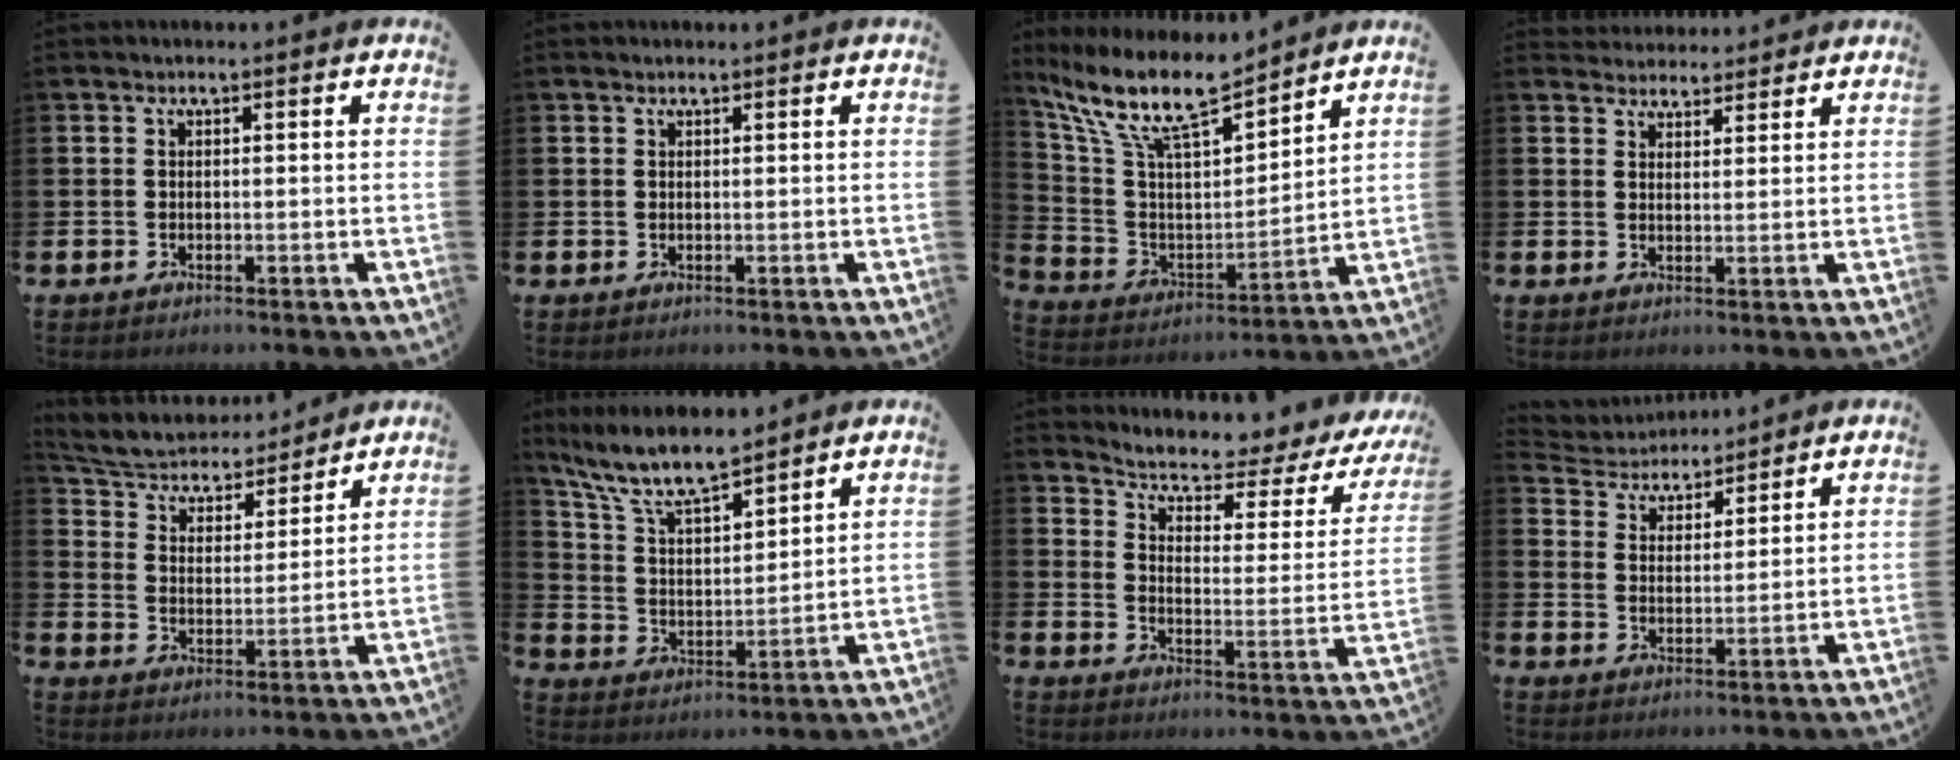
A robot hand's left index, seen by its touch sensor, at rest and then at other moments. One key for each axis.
{"total": 0.6, "fx": 0.5, "fy": 0.1, "fz": 0.1, "tx": -0.003, "ty": 0.002, "tz": 0.010}
{"total": 12.1, "fx": 10.2, "fy": 2.9, "fz": 5.9, "tx": -0.161, "ty": -0.054, "tz": 0.181}
{"total": 3.3, "fx": 3.2, "fy": 0.9, "fz": -0.3, "tx": 0.003, "ty": -0.017, "tz": 0.058}
{"total": 5.8, "fx": 5.6, "fy": 1.6, "fz": 0.7, "tx": -0.045, "ty": -0.046, "tz": 0.093}
{"total": 8.9, "fx": 7.9, "fy": 1.7, "fz": 3.7, "tx": -0.107, "ty": -0.038, "tz": 0.143}
{"total": 5.0, "fx": 4.5, "fy": 1.1, "fz": 1.9, "tx": -0.061, "ty": -0.040, "tz": 0.068}
{"total": 4.3, "fx": 4.2, "fy": 1.0, "fz": -0.5, "tx": -0.012, "ty": -0.032, "tz": 0.071}